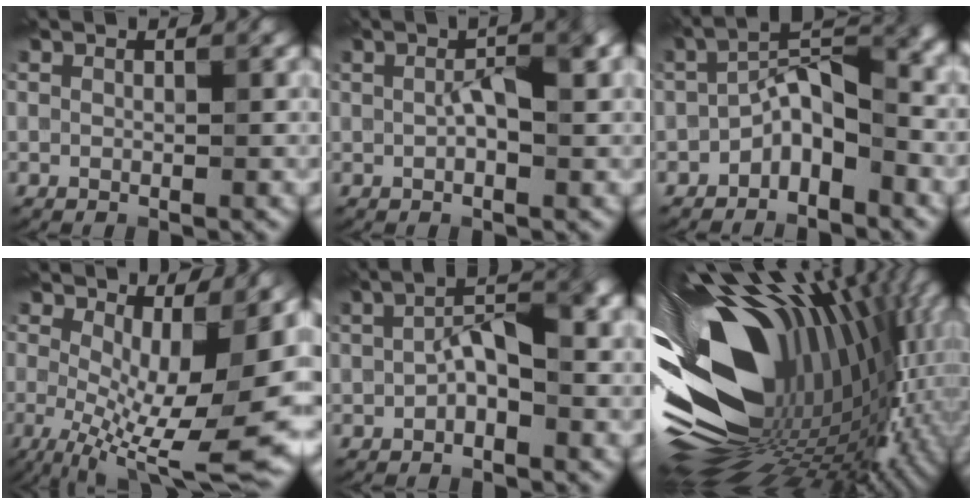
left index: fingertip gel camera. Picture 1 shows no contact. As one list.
[{"total": 3.7, "force": [0.4, 1.2, 3.4], "torque": [-0.063, 0.006, 0.004]}, {"total": 5.3, "force": [-2.5, 2.3, 4.1], "torque": [-0.063, 0.023, -0.052]}, {"total": 13.2, "force": [-1.5, 4.5, 12.2], "torque": [-0.188, -0.022, -0.010]}, {"total": 4.4, "force": [-0.5, 1.9, 3.9], "torque": [-0.068, 0.014, -0.013]}, {"total": 19.1, "force": [0.4, 10.7, 15.8], "torque": [-0.267, -0.023, 0.008]}]